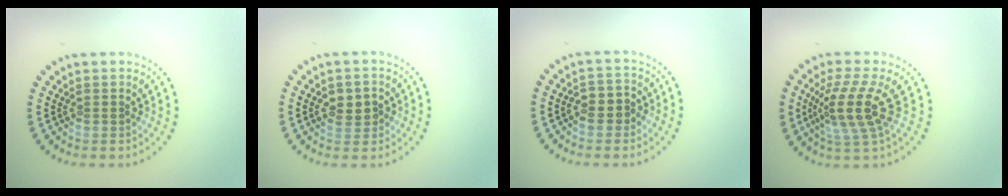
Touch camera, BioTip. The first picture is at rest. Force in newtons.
{"total": 2.3, "press": 2.3, "slide": 0.3}
{"total": 2.2, "press": 2.1, "slide": 0.7}
{"total": 4.4, "press": 3.7, "slide": 2.3}